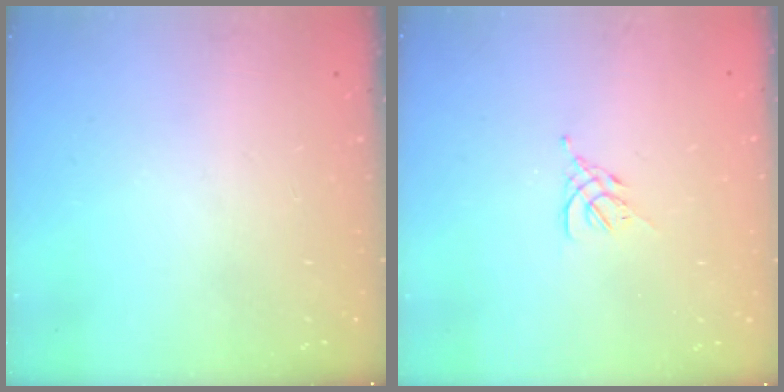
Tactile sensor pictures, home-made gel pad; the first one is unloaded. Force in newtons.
{"total": 3.0, "press": 2.8, "slide": 0.8}